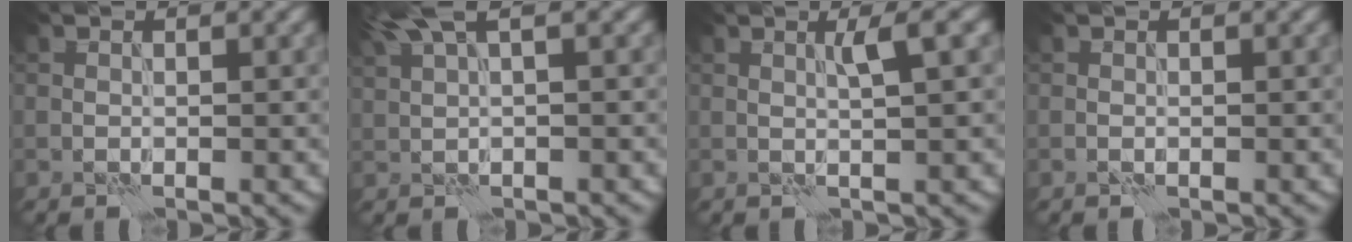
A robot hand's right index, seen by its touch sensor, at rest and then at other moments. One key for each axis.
{"total": 3.6, "fx": 2.1, "fy": 0.7, "fz": 2.9, "tx": -0.065, "ty": 0.014, "tz": 0.042}
{"total": 2.4, "fx": 0.8, "fy": 0.0, "fz": 2.2, "tx": -0.036, "ty": 0.004, "tz": 0.012}
{"total": 0.0}